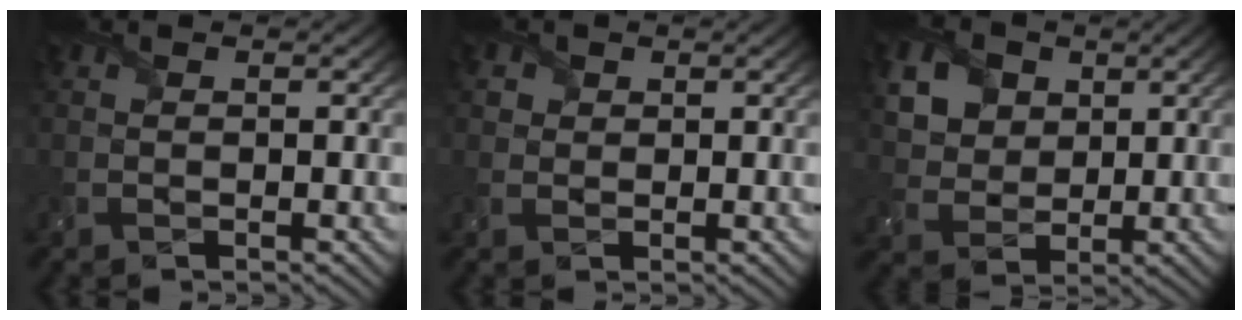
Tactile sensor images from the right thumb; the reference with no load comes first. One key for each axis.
{"total": 2.0, "fx": 1.0, "fy": 1.7, "fz": 0.5, "tx": -0.021, "ty": -0.006, "tz": 0.017}
{"total": 8.4, "fx": 3.4, "fy": 6.3, "fz": 4.3, "tx": -0.148, "ty": 0.007, "tz": 0.069}